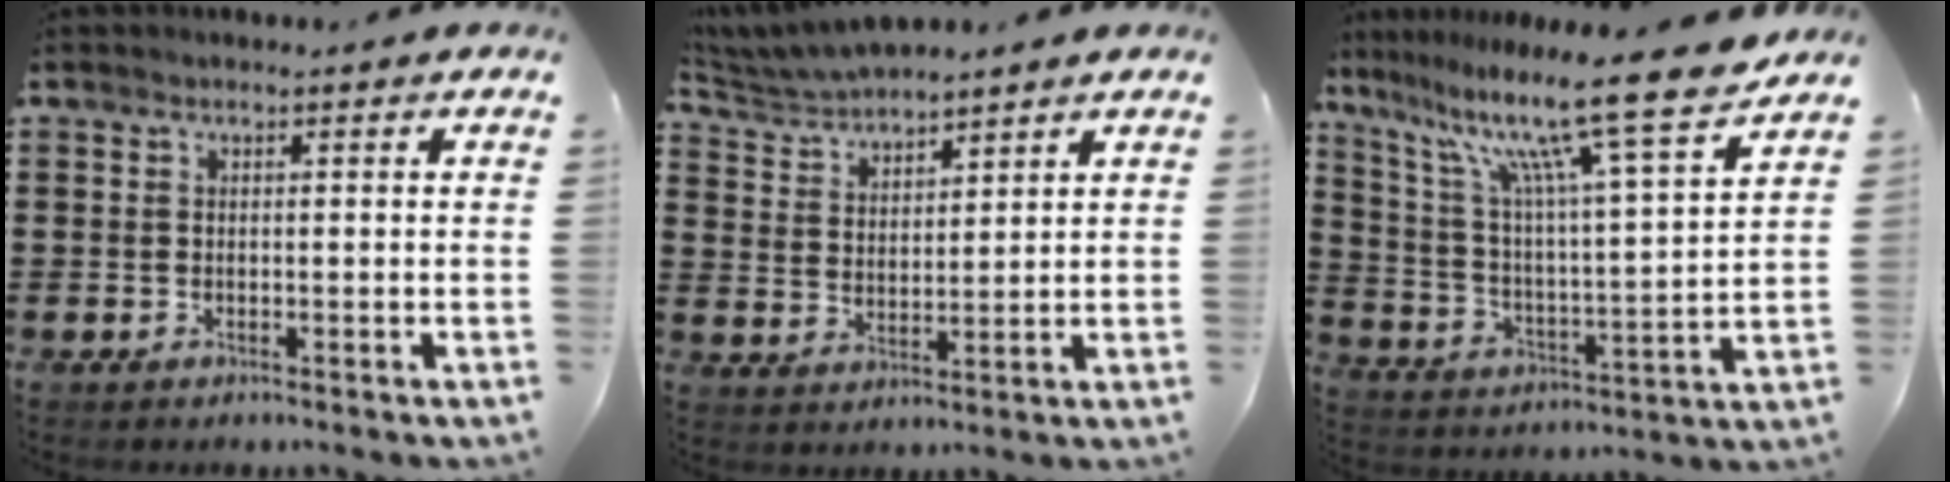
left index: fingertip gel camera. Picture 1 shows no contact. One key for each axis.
{"total": 4.9, "fx": 4.8, "fy": 0.4, "fz": 0.6, "tx": -0.032, "ty": -0.017, "tz": 0.088}
{"total": 14.0, "fx": 11.1, "fy": -0.1, "fz": 8.5, "tx": -0.187, "ty": -0.072, "tz": 0.177}